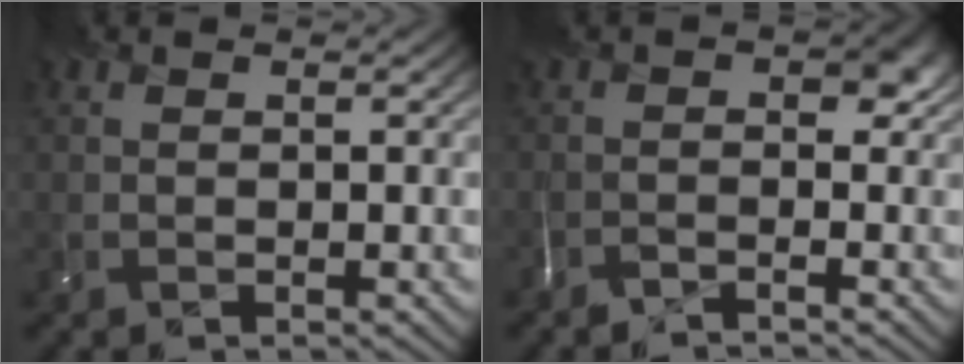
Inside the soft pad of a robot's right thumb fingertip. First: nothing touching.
{"total": 2.1, "force": [-1.9, 0.0, 0.9], "torque": [-0.008, -0.005, -0.041]}